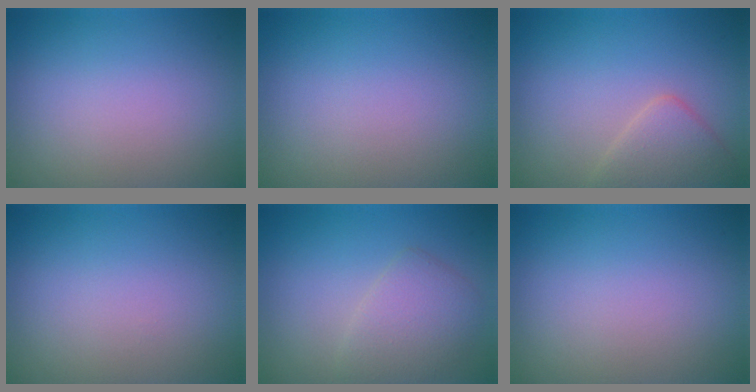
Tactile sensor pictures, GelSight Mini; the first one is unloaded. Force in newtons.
{"total": 0.0}
{"total": 3.2, "press": 3.2, "slide": 0.1}
{"total": 0.0}
{"total": 2.9, "press": 2.9, "slide": 0.2}
{"total": 0.0}